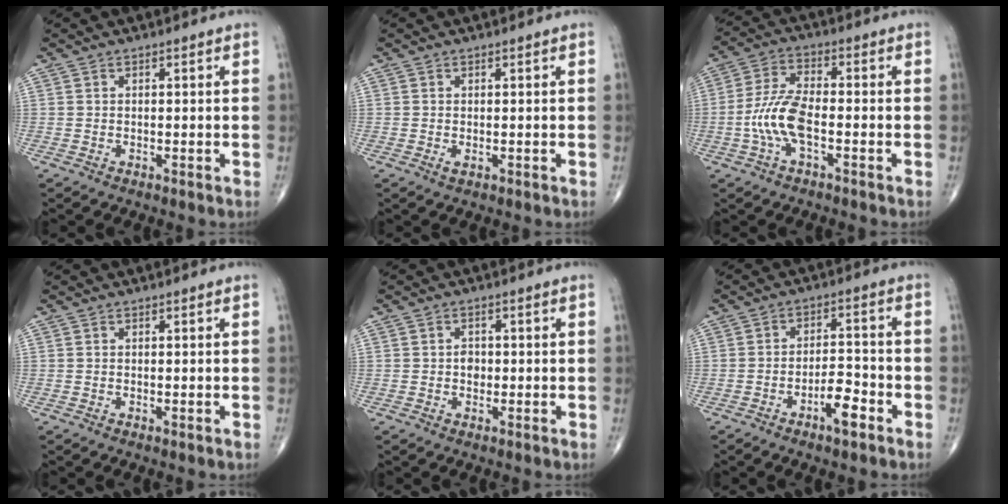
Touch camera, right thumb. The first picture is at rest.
{"total": 0.7, "force": [-0.1, 0.3, 0.6], "torque": [-0.009, -0.002, -0.001]}
{"total": 8.7, "force": [-2.4, 3.4, 7.6], "torque": [-0.172, 0.024, -0.049]}
{"total": 0.0}
{"total": 2.0, "force": [-0.2, 1.5, 1.2], "torque": [-0.008, 0.004, -0.004]}
{"total": 6.2, "force": [-3.4, 2.1, 4.7], "torque": [-0.071, 0.027, -0.055]}